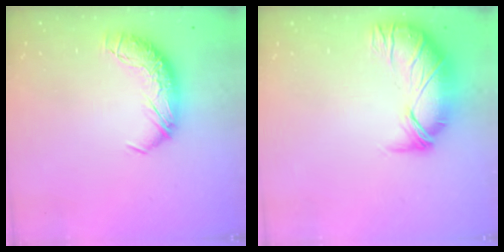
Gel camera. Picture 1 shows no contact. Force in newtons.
{"total": 2.8, "press": 0.9, "slide": 2.6}